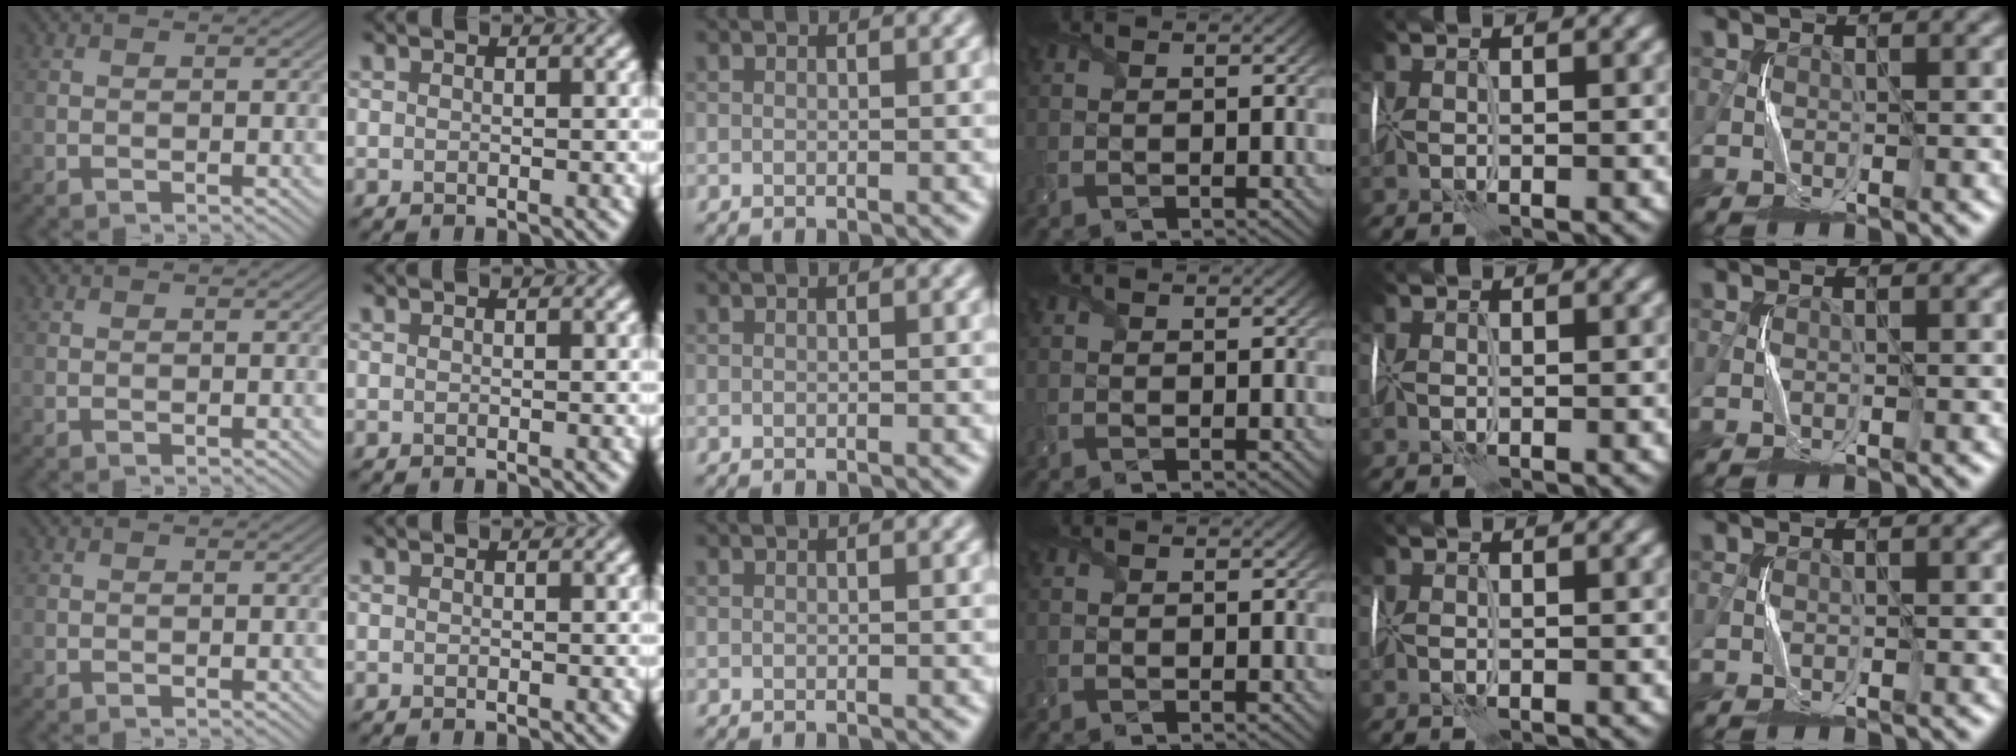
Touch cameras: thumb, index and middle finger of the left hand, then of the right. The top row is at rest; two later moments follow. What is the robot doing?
{"motion": "wrap", "object": "receipt paper"}